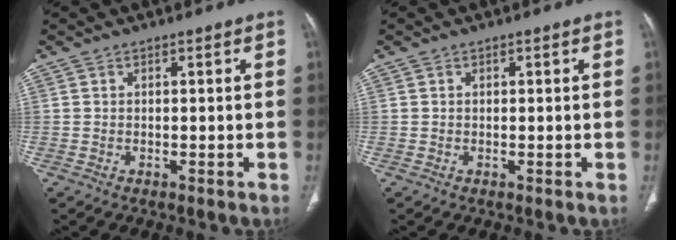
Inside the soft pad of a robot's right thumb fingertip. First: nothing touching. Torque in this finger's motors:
{"motor_torque": [-0.22, -0.06, -0.24, 0.12, -0.02]}